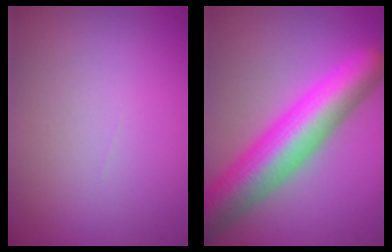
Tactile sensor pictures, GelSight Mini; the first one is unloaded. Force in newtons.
{"total": 9.1, "press": 9.1, "slide": 0.5}